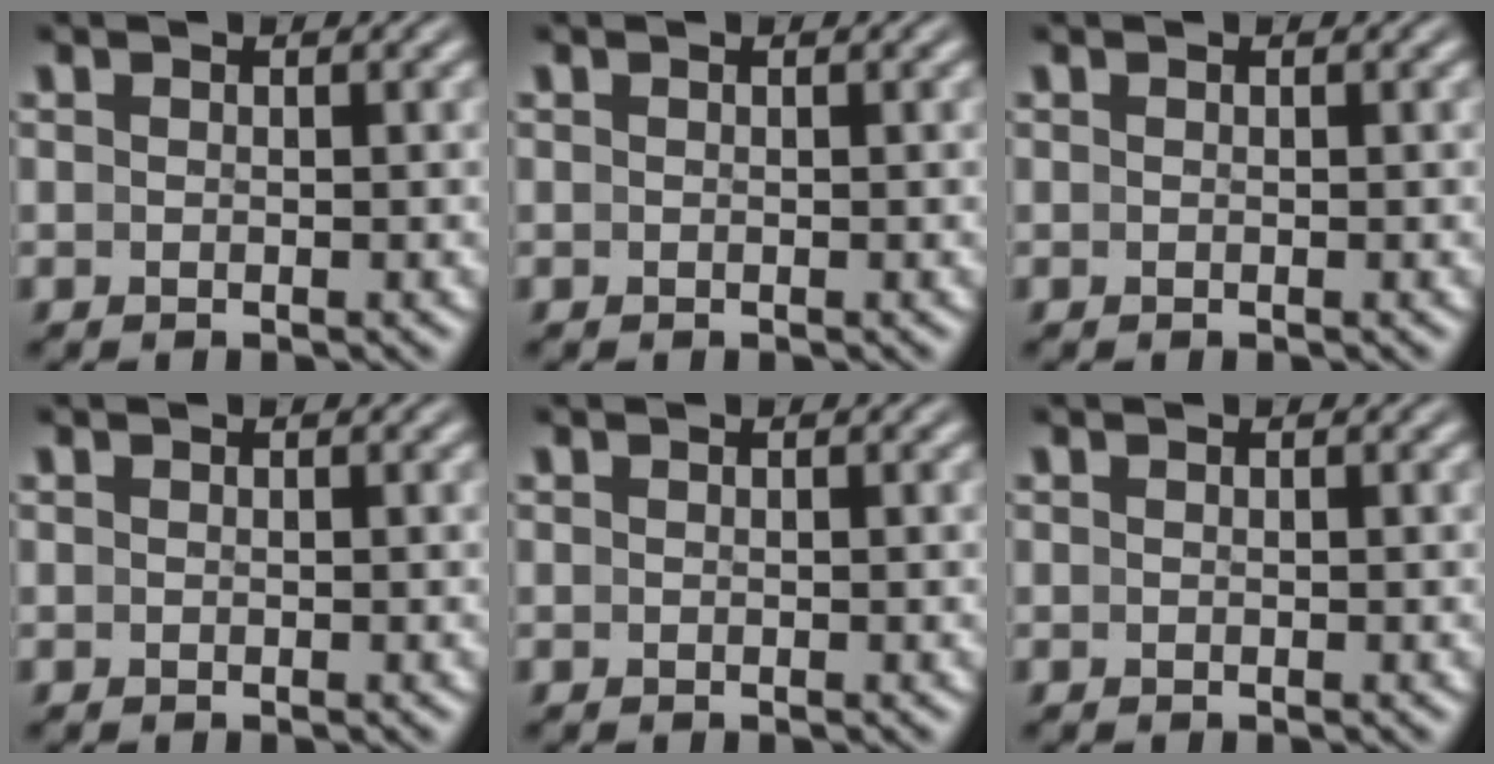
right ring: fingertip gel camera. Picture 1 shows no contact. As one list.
[{"total": 0.0}, {"total": 0.0}, {"total": 0.0}, {"total": 0.0}, {"total": 0.0}]